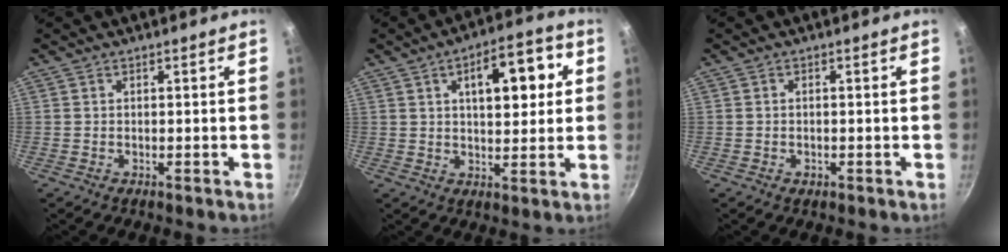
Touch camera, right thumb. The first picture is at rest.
{"total": 12.9, "force": [3.4, 6.2, 10.7], "torque": [-0.119, 0.009, 0.045]}
{"total": 1.1, "force": [-0.5, 0.8, 0.6], "torque": [-0.009, 0.001, -0.008]}